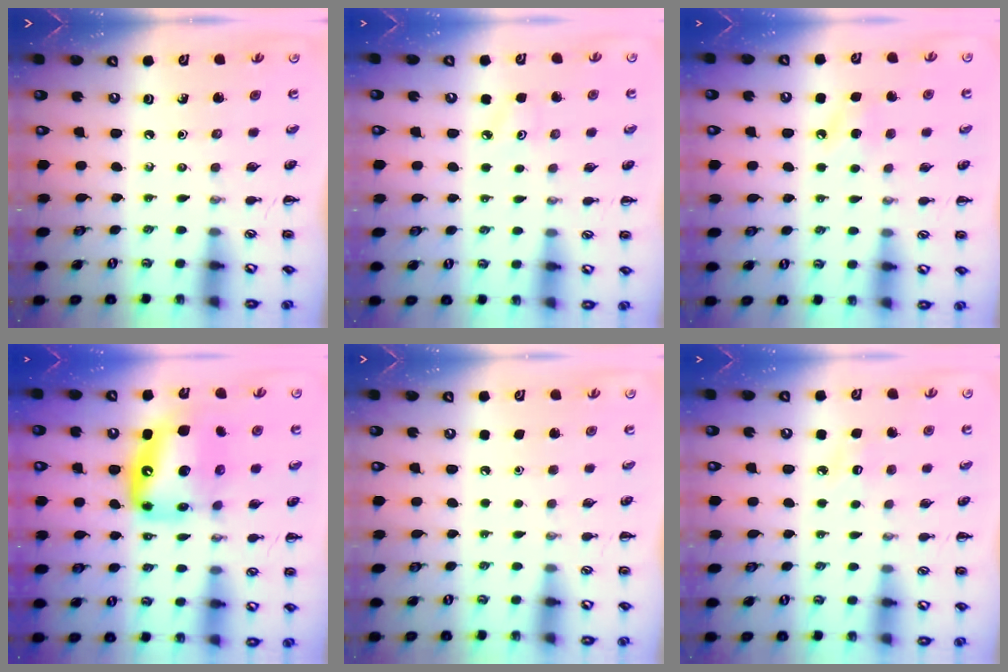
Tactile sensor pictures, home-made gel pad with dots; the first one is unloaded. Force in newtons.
{"total": 5.8, "press": 5.6, "slide": 1.5}
{"total": 5.6, "press": 5.4, "slide": 1.5}
{"total": 14.9, "press": 14.4, "slide": 3.8}
{"total": 1.8, "press": 1.8, "slide": 0.1}
{"total": 5.9, "press": 5.7, "slide": 1.5}